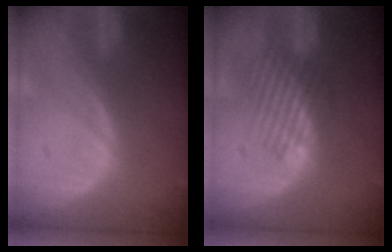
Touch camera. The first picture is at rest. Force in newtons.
{"total": 4.8, "press": 4.4, "slide": 1.9}